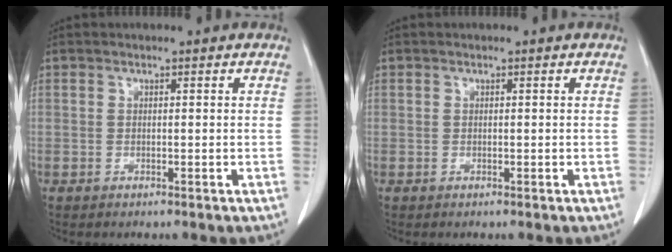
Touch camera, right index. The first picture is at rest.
{"total": 0.0}